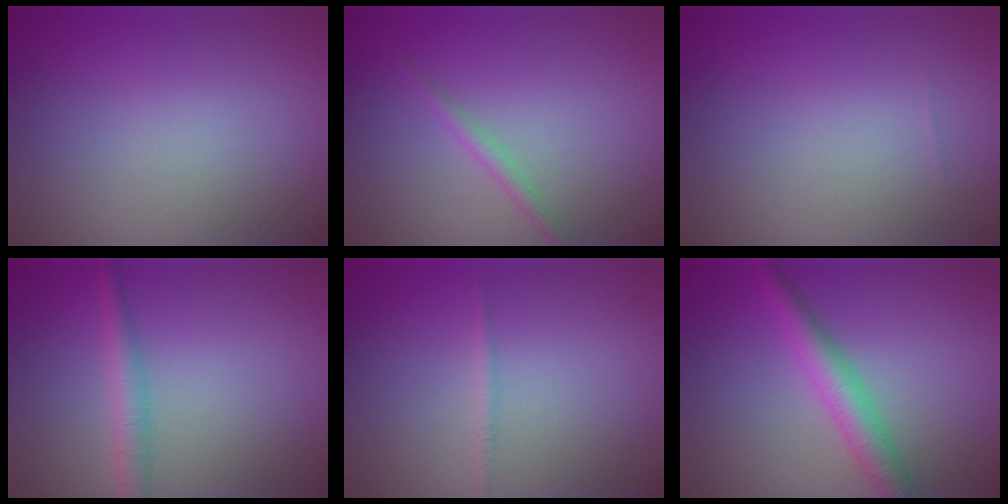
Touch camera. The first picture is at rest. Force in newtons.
{"total": 1.3, "press": 1.3, "slide": 0.0}
{"total": 0.0}
{"total": 2.4, "press": 2.4, "slide": 0.0}
{"total": 0.7, "press": 0.7, "slide": 0.0}
{"total": 4.2, "press": 4.2, "slide": 0.1}